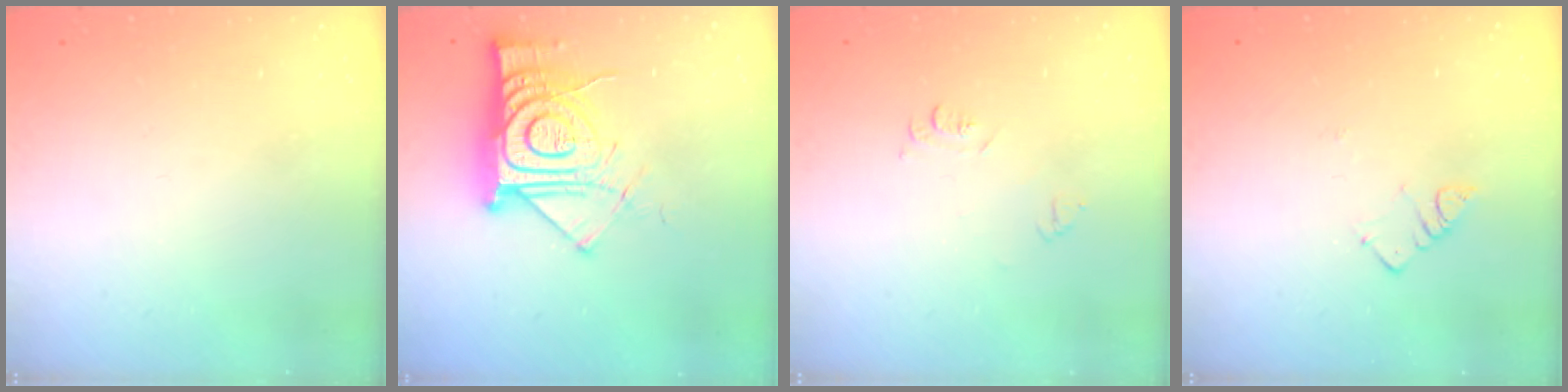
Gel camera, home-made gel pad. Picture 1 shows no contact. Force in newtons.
{"total": 16.8, "press": 16.7, "slide": 1.5}
{"total": 4.9, "press": 4.9, "slide": 0.7}
{"total": 3.2, "press": 3.2, "slide": 0.3}